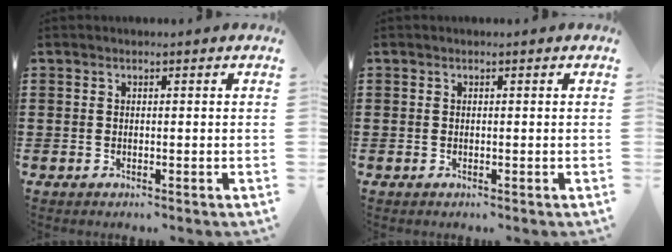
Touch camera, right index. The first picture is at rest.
{"total": 0.0}